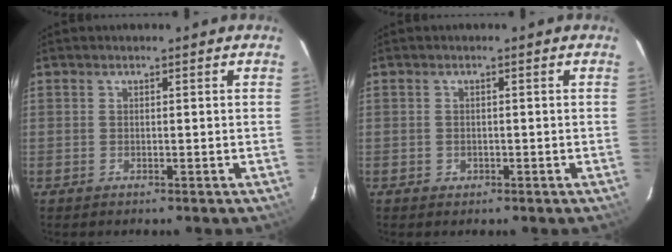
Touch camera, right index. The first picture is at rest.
{"total": 1.2, "force": [-0.5, 1.1, 0.1], "torque": [0.001, 0.001, -0.003]}